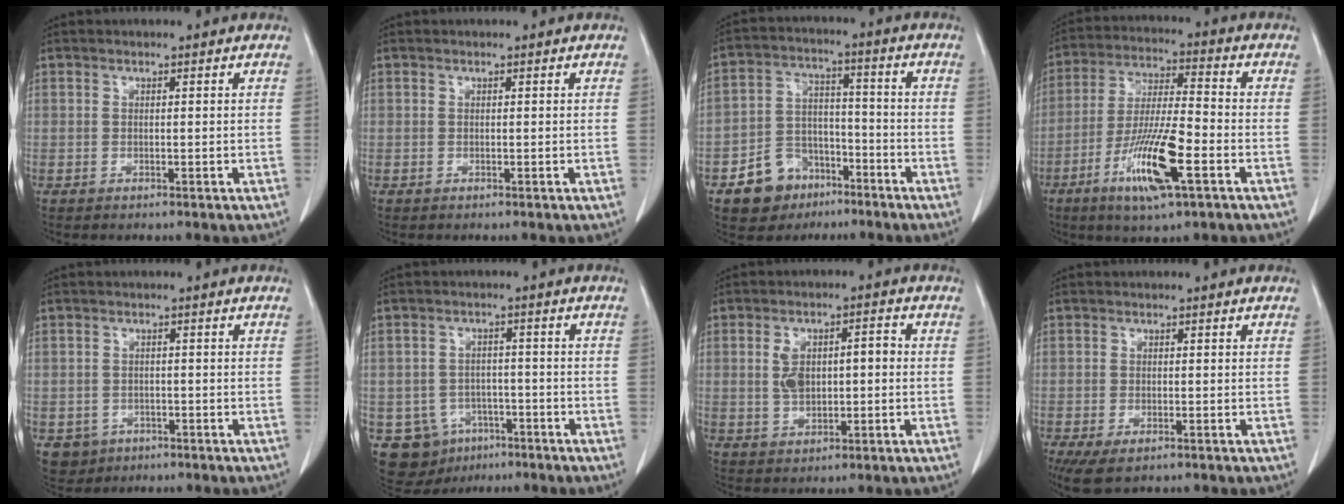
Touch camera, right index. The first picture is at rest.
{"total": 0.0}
{"total": 9.2, "force": [-5.4, 6.9, 3.0], "torque": [-0.056, 0.023, -0.085]}
{"total": 13.2, "force": [-5.6, 1.7, 11.8], "torque": [-0.230, -0.015, -0.102]}
{"total": 3.7, "force": [-1.6, 3.3, 0.4], "torque": [-0.004, 0.008, -0.018]}
{"total": 8.7, "force": [-3.9, 7.5, 1.8], "torque": [-0.039, 0.013, -0.045]}
{"total": 6.8, "force": [0.3, 3.4, 5.8], "torque": [-0.114, 0.025, 0.010]}
{"total": 4.6, "force": [-2.8, 1.9, 3.1], "torque": [-0.056, -0.011, -0.043]}